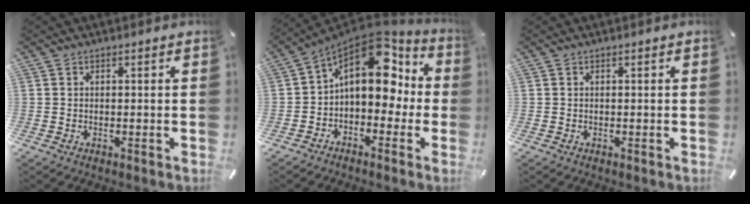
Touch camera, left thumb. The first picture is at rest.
{"total": 15.2, "force": [4.1, 9.6, 11.1], "torque": [-0.165, -0.024, 0.065]}
{"total": 0.0}